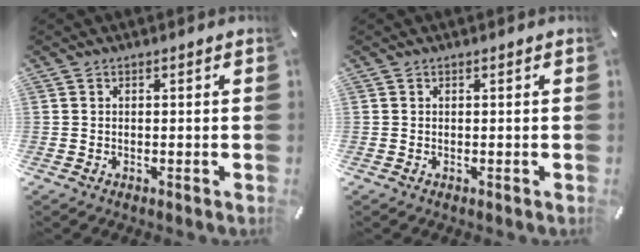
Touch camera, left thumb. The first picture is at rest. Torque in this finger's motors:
{"motor_torque": [-0.01, 0.01, 0.00, 0.00, 0.00]}